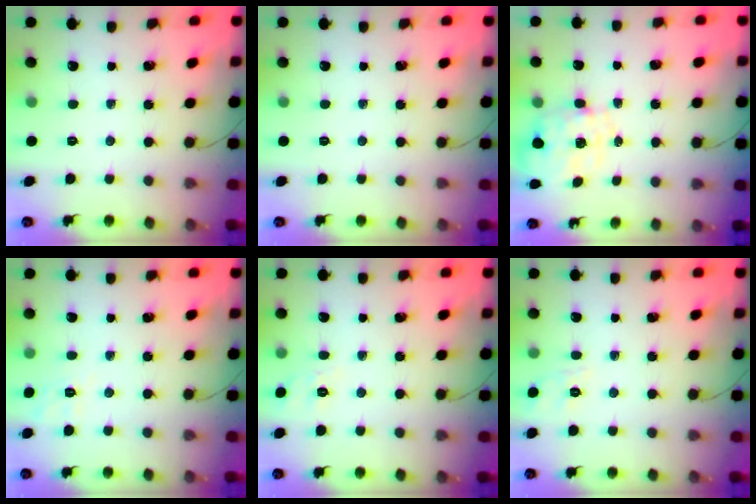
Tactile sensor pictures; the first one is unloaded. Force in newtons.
{"total": 0.0}
{"total": 2.1, "press": 1.8, "slide": 1.0}
{"total": 1.9, "press": 0.7, "slide": 1.7}
{"total": 1.5, "press": 0.0, "slide": 1.5}
{"total": 2.0, "press": 0.7, "slide": 1.9}